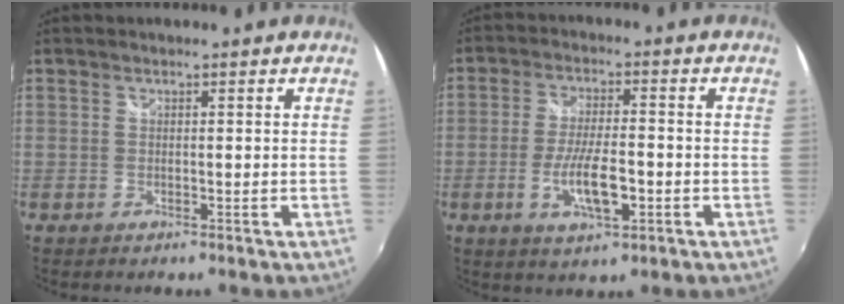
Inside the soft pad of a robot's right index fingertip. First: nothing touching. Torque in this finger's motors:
{"motor_torque": [0.26, -0.17, 0.30, 0.10]}